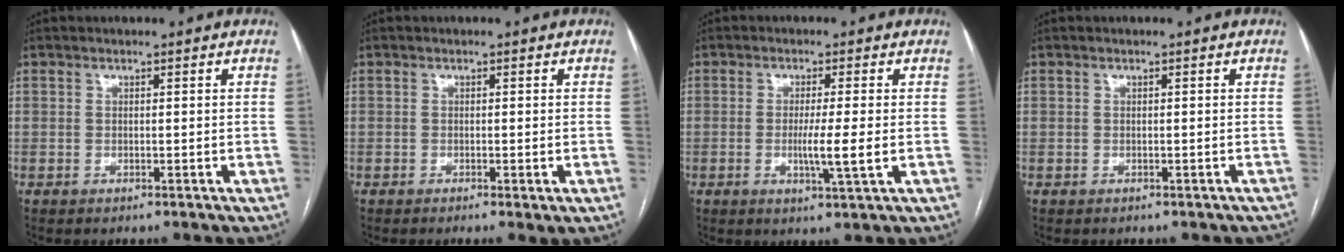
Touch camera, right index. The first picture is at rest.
{"total": 1.5, "force": [-0.7, 0.1, 1.4], "torque": [-0.022, -0.005, -0.008]}
{"total": 5.0, "force": [-0.7, -0.5, 5.0], "torque": [-0.090, -0.012, -0.014]}
{"total": 3.6, "force": [-2.9, 1.9, 0.8], "torque": [0.002, 0.010, -0.033]}